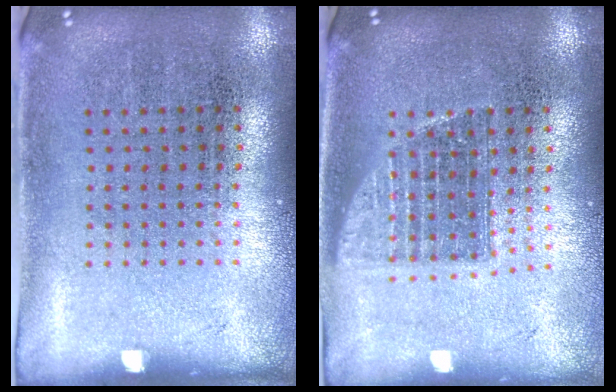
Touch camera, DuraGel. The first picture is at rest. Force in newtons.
{"total": 1.3, "press": 1.1, "slide": 0.7}